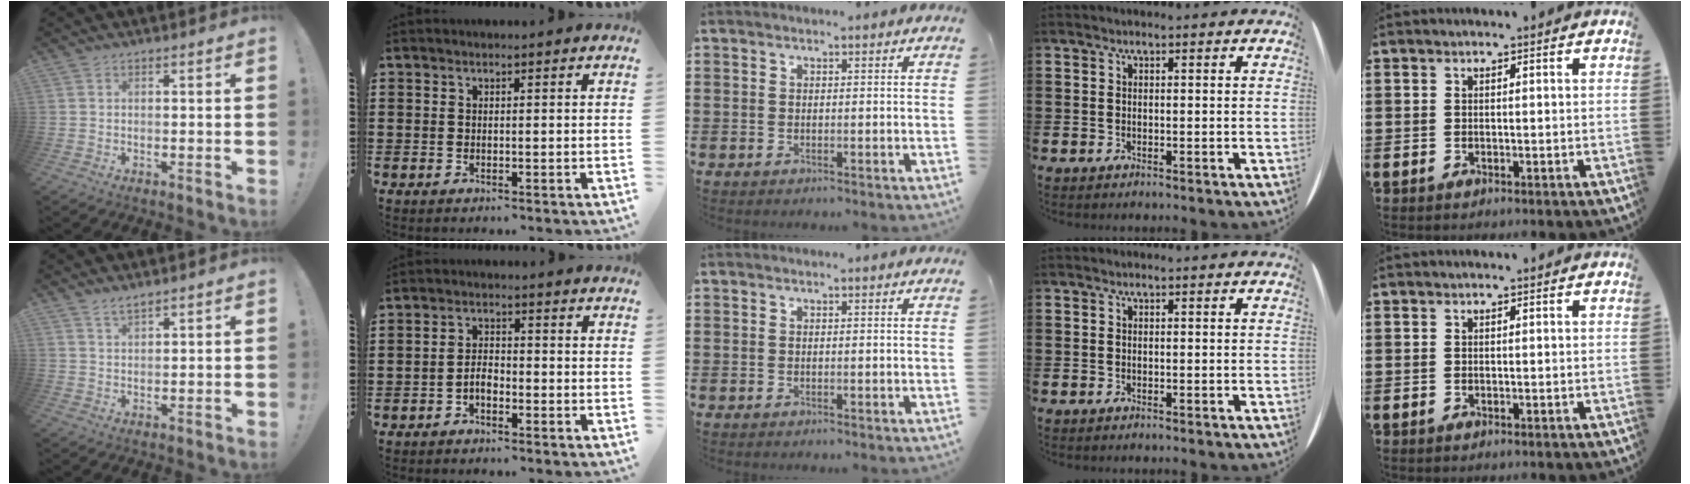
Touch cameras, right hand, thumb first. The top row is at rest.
{"thumb": {"total": 2.7, "force": [2.3, 0.4, 1.3], "torque": [-0.024, -0.015, 0.041]}, "index": {"total": 2.7, "force": [-1.4, 1.4, 1.8], "torque": [-0.043, 0.004, -0.030]}}